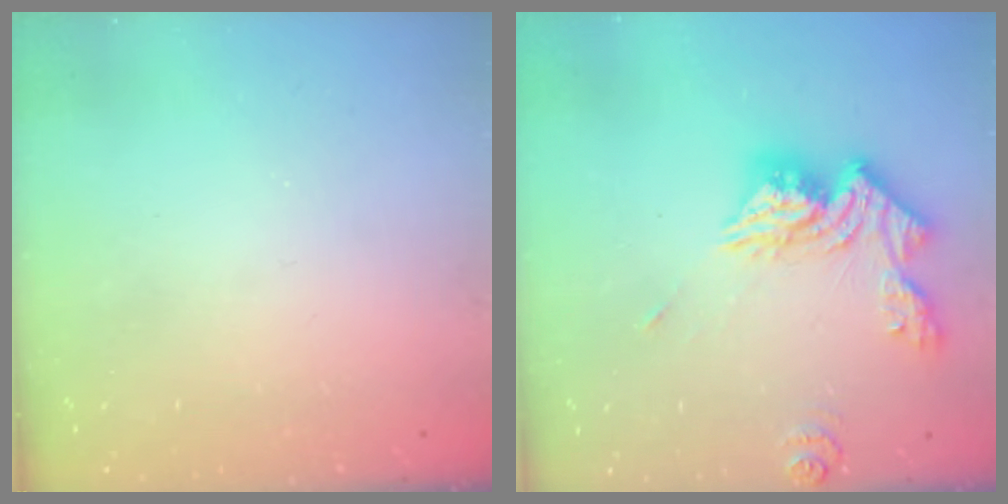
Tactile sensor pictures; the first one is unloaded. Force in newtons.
{"total": 15.2, "press": 15.1, "slide": 1.6}